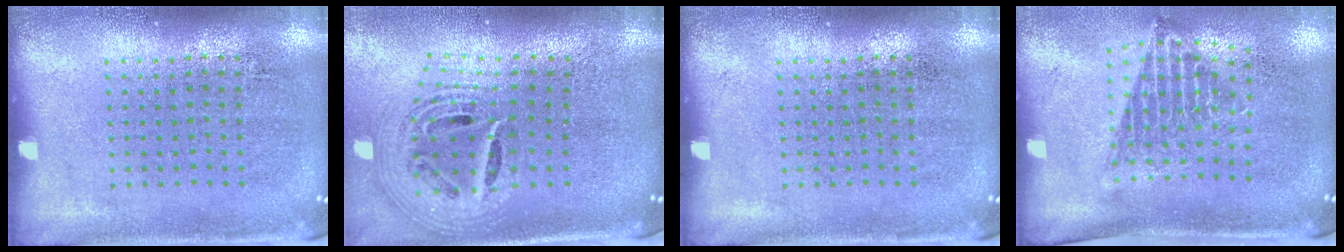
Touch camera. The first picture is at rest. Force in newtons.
{"total": 2.7, "press": 1.9, "slide": 1.9}
{"total": 0.0}
{"total": 1.4, "press": 1.1, "slide": 0.9}